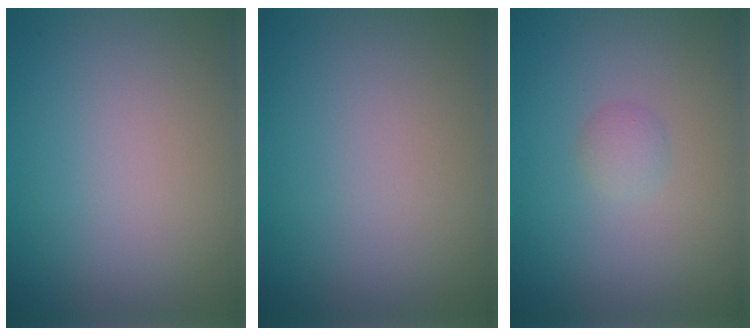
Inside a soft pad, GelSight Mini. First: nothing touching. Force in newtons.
{"total": 0.0}
{"total": 1.0, "press": 1.0, "slide": 0.0}